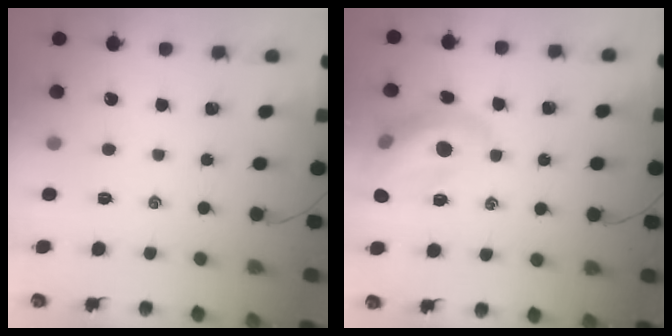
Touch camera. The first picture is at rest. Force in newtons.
{"total": 15.2, "press": 15.0, "slide": 2.3}